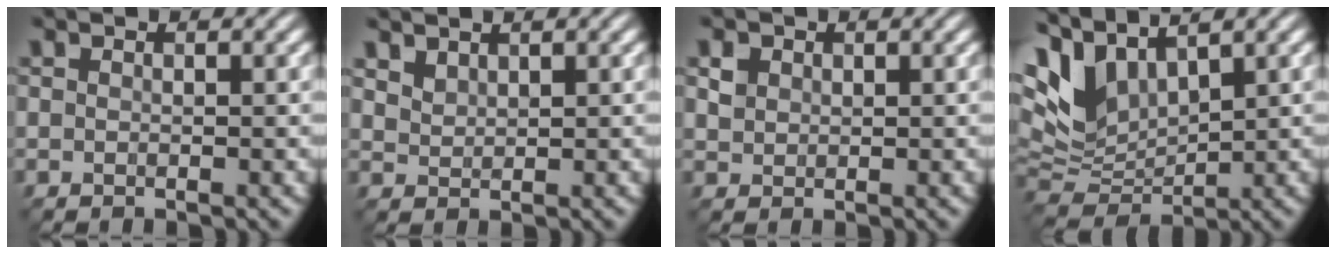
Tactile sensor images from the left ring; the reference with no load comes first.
{"total": 1.5, "force": [1.4, 0.5, 0.4], "torque": [-0.013, 0.001, 0.032]}
{"total": 1.4, "force": [0.6, 1.2, 0.4], "torque": [-0.009, 0.001, 0.013]}
{"total": 6.5, "force": [3.2, 3.5, 4.5], "torque": [-0.110, 0.002, 0.065]}